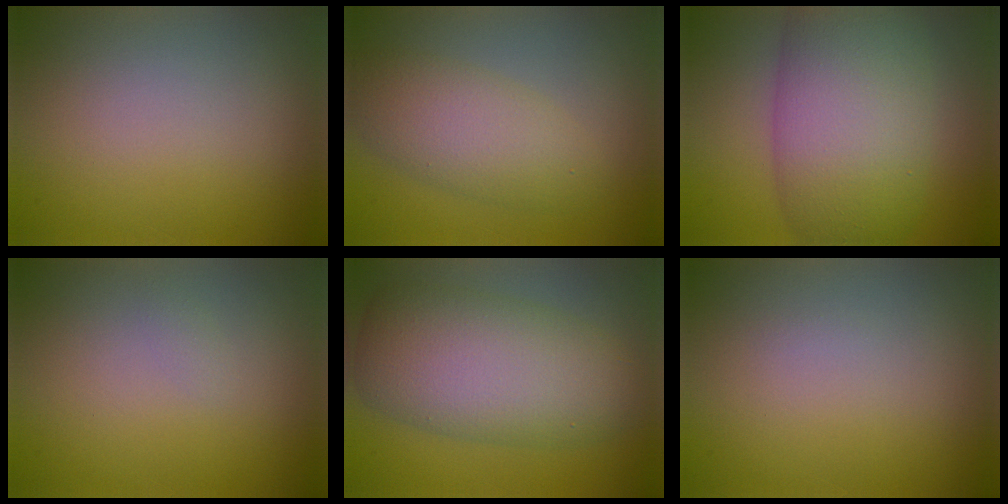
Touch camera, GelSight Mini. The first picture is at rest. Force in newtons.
{"total": 4.4, "press": 4.4, "slide": 0.1}
{"total": 10.9, "press": 10.9, "slide": 0.5}
{"total": 0.5, "press": 0.5, "slide": 0.0}
{"total": 8.6, "press": 8.6, "slide": 0.7}
{"total": 0.0}